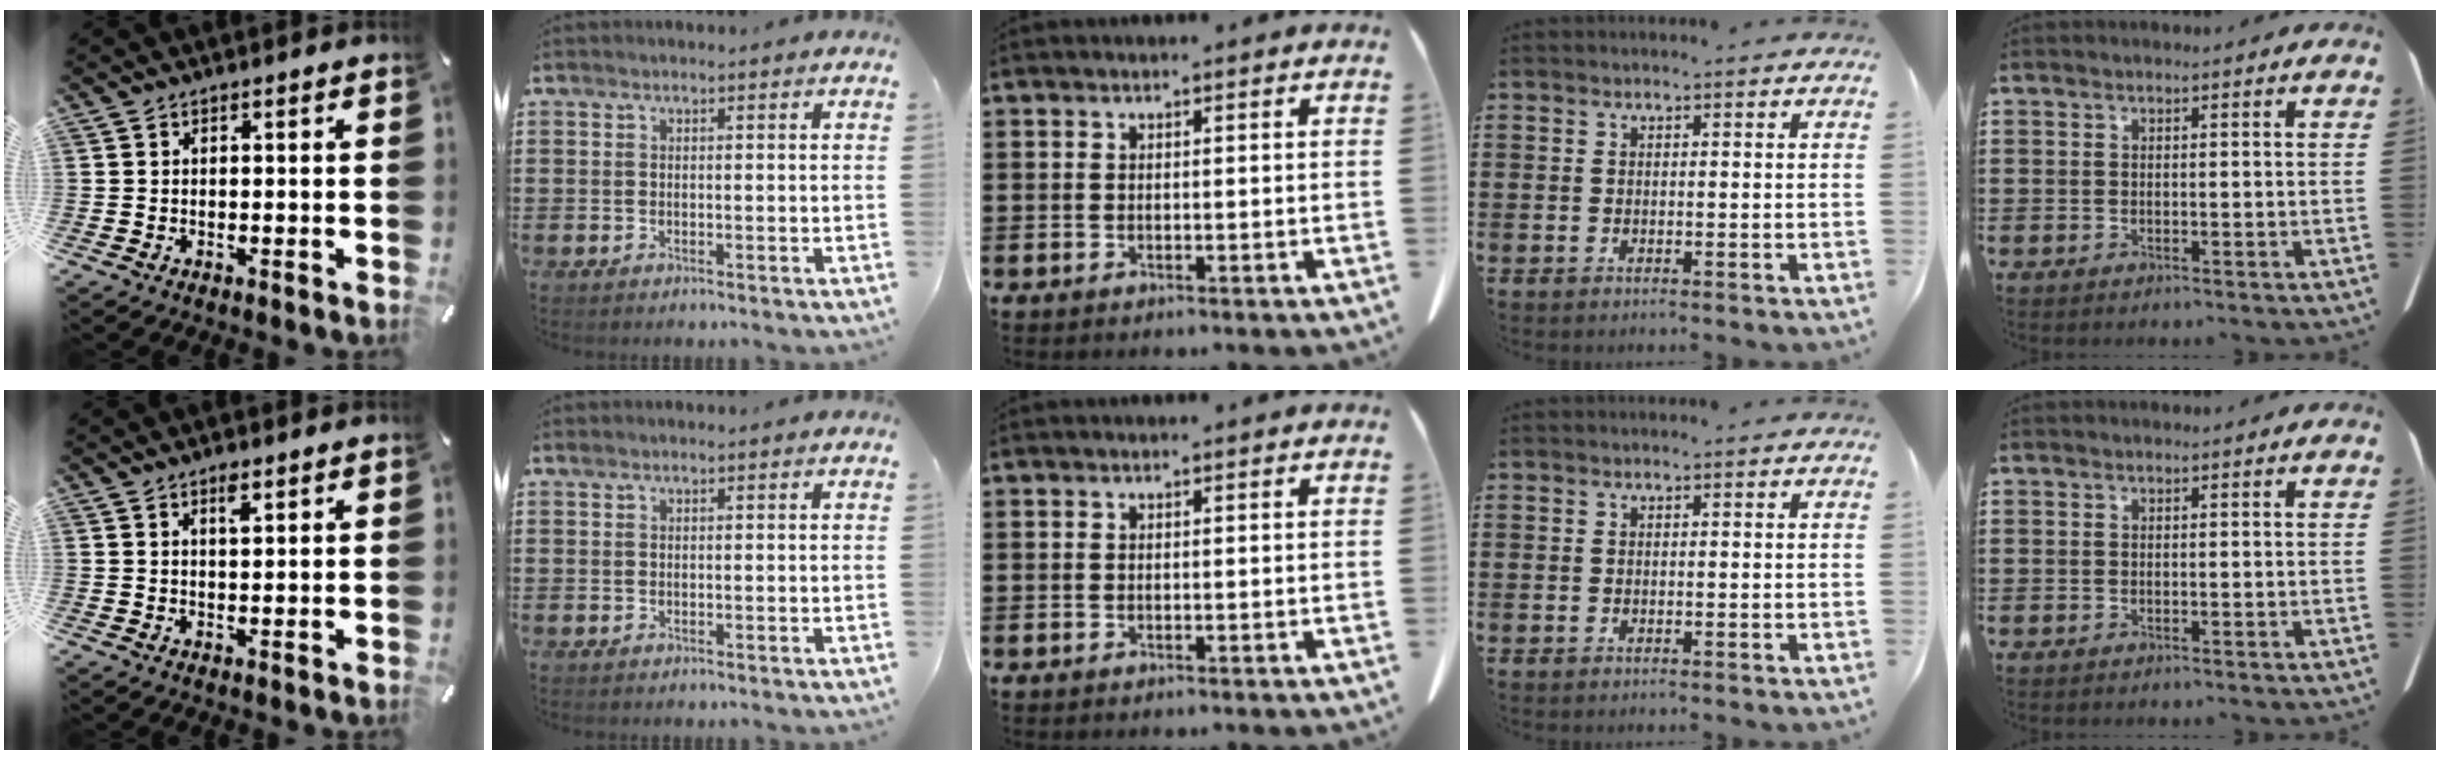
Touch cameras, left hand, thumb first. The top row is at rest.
{"thumb": {"total": 2.6, "force": [1.7, 0.8, 1.8], "torque": [-0.032, -0.002, 0.029]}}